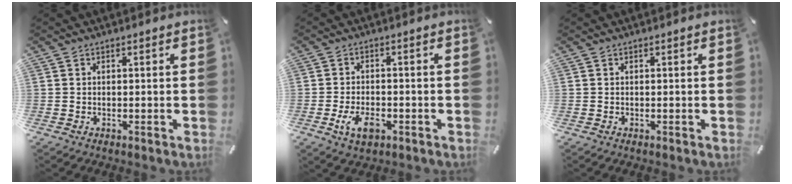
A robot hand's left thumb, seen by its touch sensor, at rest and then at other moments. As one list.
[{"total": 6.0, "force": [-2.4, 3.4, 4.3], "torque": [-0.085, 0.003, -0.048]}, {"total": 0.0}]